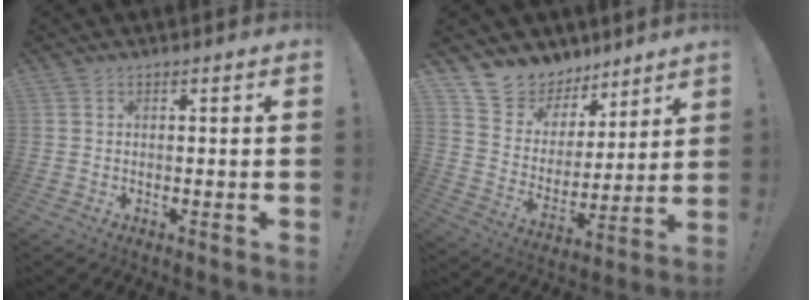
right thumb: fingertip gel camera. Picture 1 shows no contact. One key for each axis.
{"total": 10.7, "fx": 8.6, "fy": 6.2, "fz": 0.6, "tx": -0.023, "ty": -0.078, "tz": 0.163}